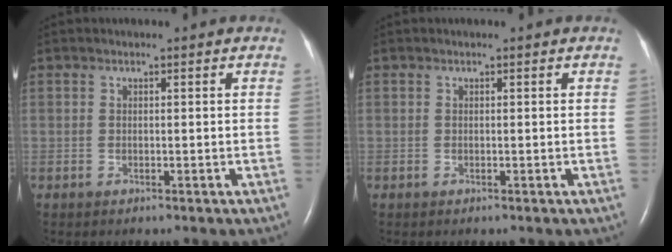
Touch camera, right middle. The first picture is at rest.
{"total": 0.0}